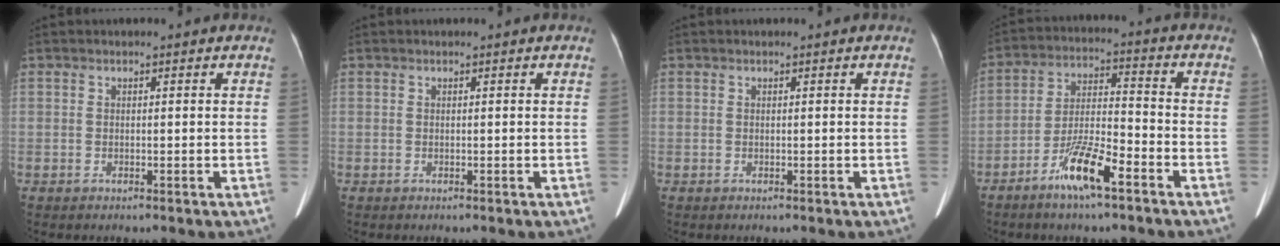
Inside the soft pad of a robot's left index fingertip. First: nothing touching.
{"total": 0.0}
{"total": 0.0}
{"total": 9.0, "force": [-5.6, 1.3, 7.0], "torque": [-0.141, -0.004, -0.106]}